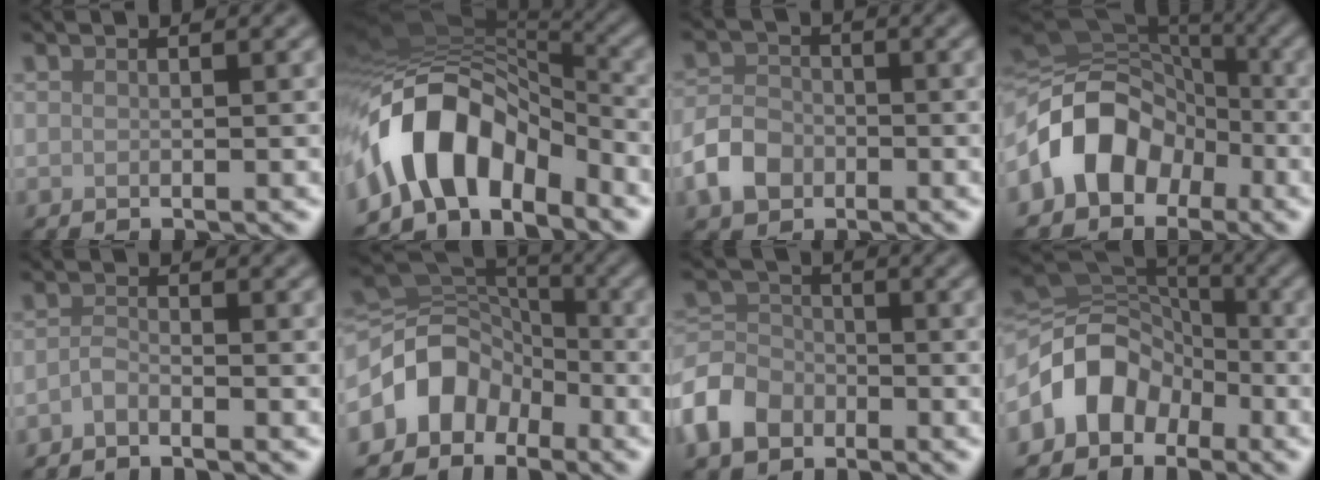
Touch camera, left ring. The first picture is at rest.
{"total": 9.8, "force": [-5.1, 5.5, 6.3], "torque": [-0.101, 0.005, -0.090]}
{"total": 3.6, "force": [-1.7, 2.7, 1.7], "torque": [-0.034, 0.001, -0.038]}
{"total": 8.9, "force": [-3.6, 6.8, 4.6], "torque": [-0.067, 0.009, -0.080]}
{"total": 1.2, "force": [-0.9, 0.4, 0.6], "torque": [-0.015, 0.001, -0.021]}
{"total": 6.3, "force": [-3.1, 4.8, 2.7], "torque": [-0.040, 0.008, -0.069]}
{"total": 5.0, "force": [-2.8, 3.7, 1.8], "torque": [-0.042, 0.004, -0.073]}
{"total": 6.9, "force": [-3.1, 5.2, 3.2], "torque": [-0.047, 0.010, -0.071]}